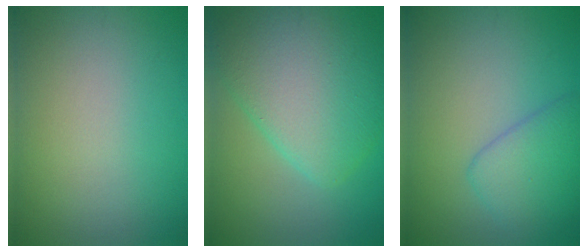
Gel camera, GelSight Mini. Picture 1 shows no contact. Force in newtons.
{"total": 8.4, "press": 8.4, "slide": 0.5}
{"total": 3.6, "press": 3.6, "slide": 0.2}